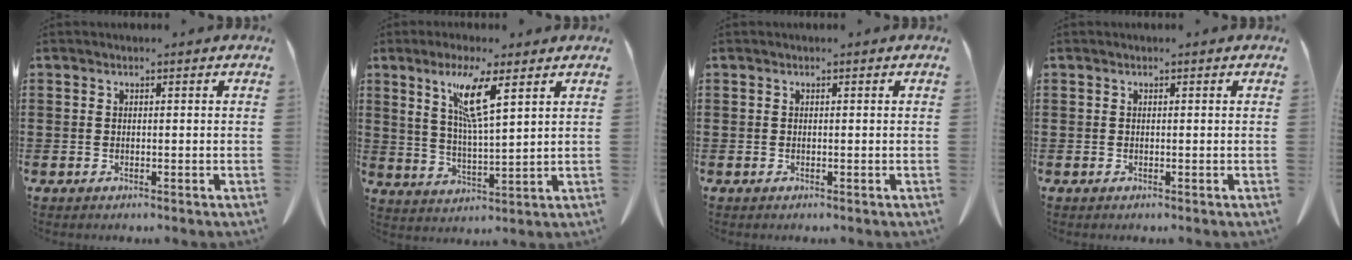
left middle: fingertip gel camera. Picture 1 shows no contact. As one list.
[{"total": 8.1, "force": [4.8, 0.8, 6.5], "torque": [-0.140, -0.003, 0.080]}, {"total": 0.0}, {"total": 0.0}]